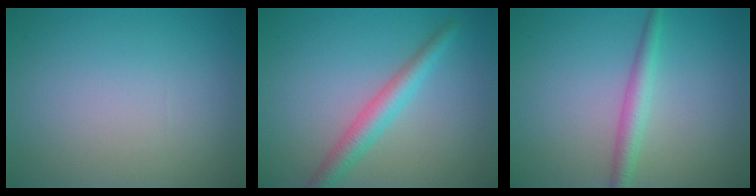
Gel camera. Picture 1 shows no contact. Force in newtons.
{"total": 3.1, "press": 3.1, "slide": 0.1}
{"total": 2.2, "press": 2.2, "slide": 0.1}